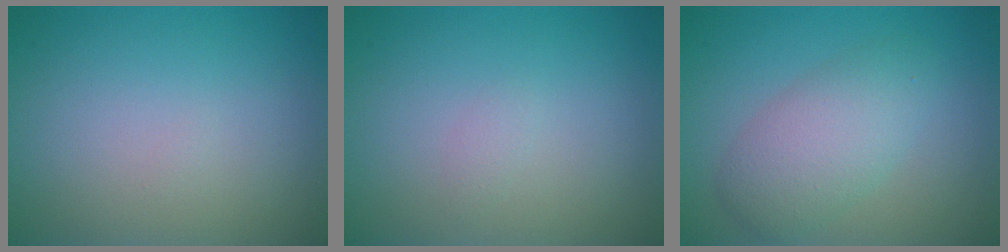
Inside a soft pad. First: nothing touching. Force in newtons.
{"total": 0.6, "press": 0.6, "slide": 0.1}
{"total": 4.2, "press": 4.2, "slide": 0.1}